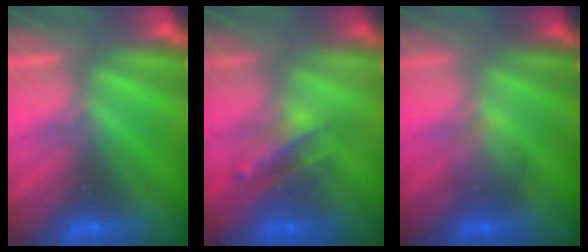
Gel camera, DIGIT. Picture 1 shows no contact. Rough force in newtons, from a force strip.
{"total": 2.4}
{"total": 1.8}